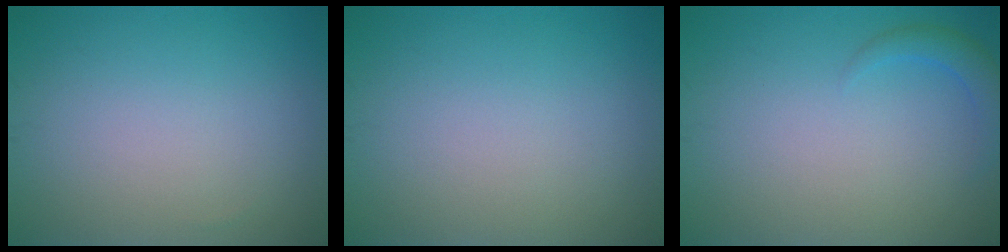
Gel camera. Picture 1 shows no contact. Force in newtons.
{"total": 0.0}
{"total": 1.8, "press": 1.8, "slide": 0.1}